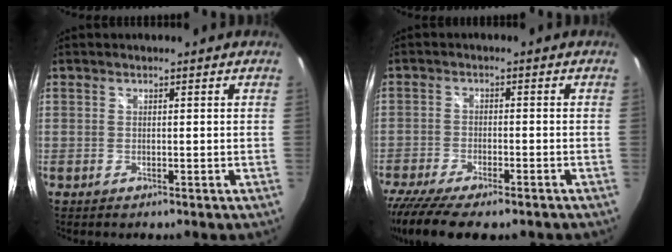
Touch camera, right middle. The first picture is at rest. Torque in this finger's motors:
{"motor_torque": [1.16, -0.98, 0.27, 0.09]}